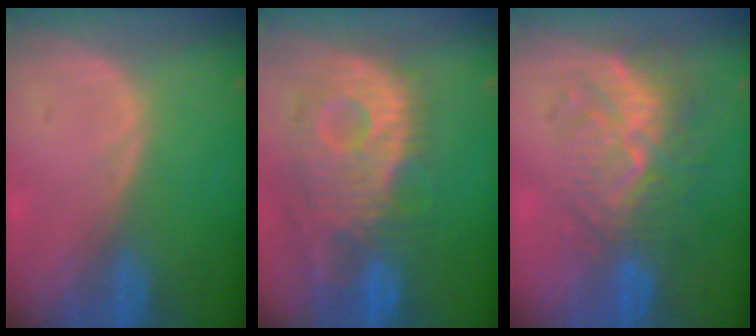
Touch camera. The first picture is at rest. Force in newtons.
{"total": 12.2, "press": 10.8, "slide": 5.6}
{"total": 9.6, "press": 8.6, "slide": 4.4}